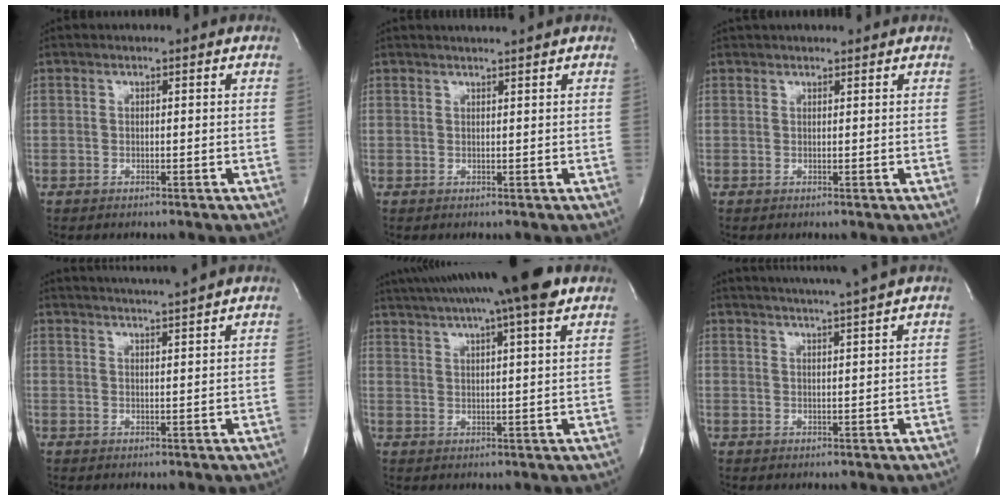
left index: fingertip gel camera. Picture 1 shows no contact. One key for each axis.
{"total": 2.8, "fx": 2.5, "fy": -0.7, "fz": 1.0, "tx": -0.011, "ty": 0.007, "tz": 0.037}
{"total": 3.9, "fx": 3.6, "fy": 0.7, "fz": 1.2, "tx": -0.017, "ty": 0.034, "tz": 0.051}
{"total": 7.9, "fx": 7.3, "fy": -1.4, "fz": 2.7, "tx": -0.047, "ty": 0.010, "tz": 0.102}
{"total": 17.1, "fx": 13.7, "fy": 0.3, "fz": 10.3, "tx": -0.186, "ty": 0.036, "tz": 0.196}
{"total": 8.7, "fx": 7.6, "fy": -1.8, "fz": 3.8, "tx": -0.058, "ty": 0.003, "tz": 0.102}